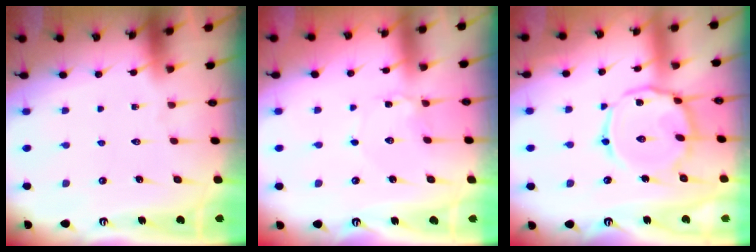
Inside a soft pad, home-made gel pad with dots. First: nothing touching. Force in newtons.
{"total": 1.9, "press": 1.9, "slide": 0.2}
{"total": 12.9, "press": 12.9, "slide": 1.0}